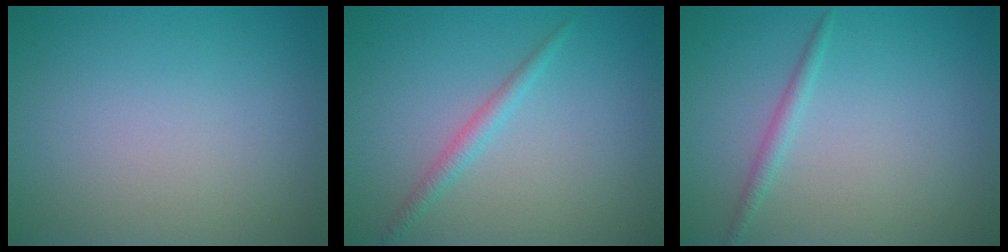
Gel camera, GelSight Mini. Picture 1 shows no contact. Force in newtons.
{"total": 1.5, "press": 1.5, "slide": 0.0}
{"total": 1.2, "press": 1.2, "slide": 0.1}